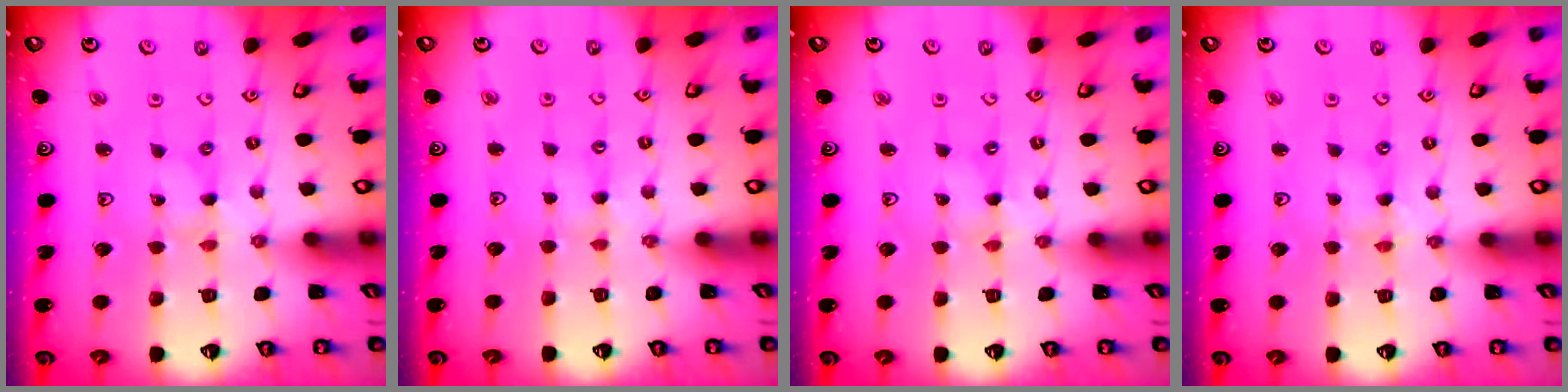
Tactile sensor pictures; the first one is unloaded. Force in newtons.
{"total": 2.8, "press": 2.8, "slide": 0.3}
{"total": 1.4, "press": 1.4, "slide": 0.2}
{"total": 1.0, "press": 1.0, "slide": 0.2}